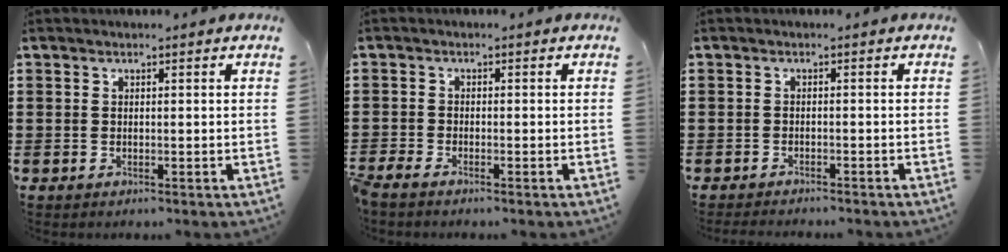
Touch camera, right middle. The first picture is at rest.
{"total": 1.5, "force": [-1.4, 0.2, 0.5], "torque": [-0.027, -0.006, -0.032]}
{"total": 1.2, "force": [-1.2, 0.0, 0.1], "torque": [-0.004, 0.001, -0.024]}